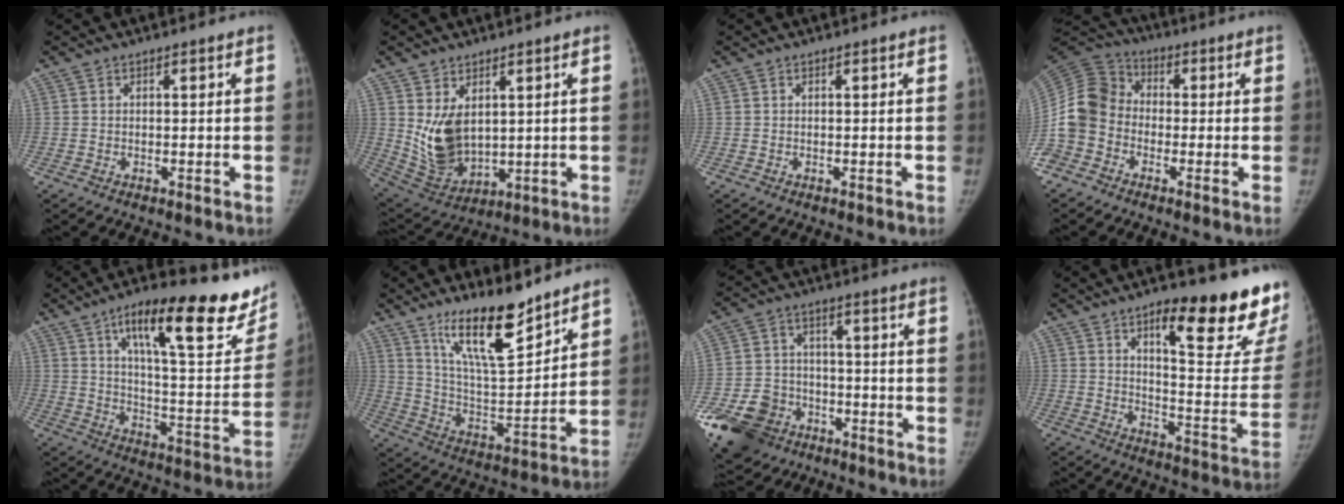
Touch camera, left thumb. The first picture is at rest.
{"total": 10.5, "force": [2.7, 6.7, 7.6], "torque": [-0.122, -0.029, 0.077]}
{"total": 0.0}
{"total": 12.1, "force": [-3.4, 10.1, 5.8], "torque": [-0.119, 0.041, -0.077]}
{"total": 25.8, "force": [16.2, 7.4, 18.6], "torque": [-0.220, -0.062, 0.234]}
{"total": 16.2, "force": [11.9, 4.1, 10.2], "torque": [-0.146, -0.084, 0.219]}
{"total": 14.5, "force": [-8.1, 10.8, 5.4], "torque": [-0.099, 0.040, -0.136]}
{"total": 22.2, "force": [14.5, 5.3, 15.9], "torque": [-0.172, -0.094, 0.199]}